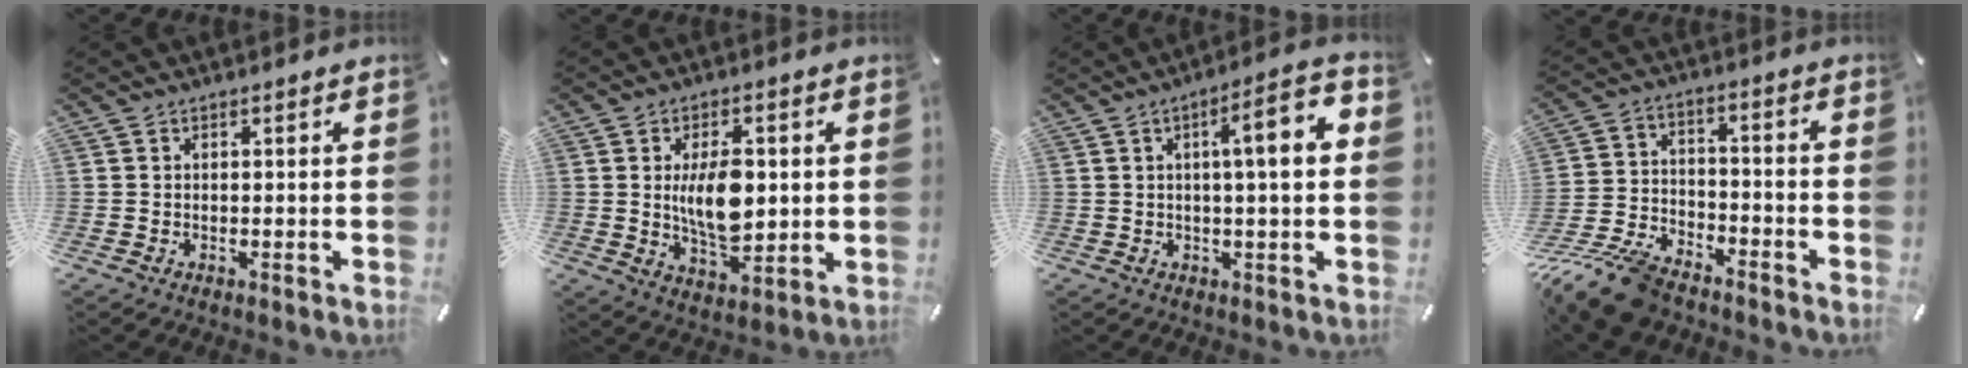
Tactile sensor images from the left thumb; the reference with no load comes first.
{"total": 11.1, "force": [1.2, 6.1, 9.2], "torque": [-0.160, -0.003, 0.016]}
{"total": 10.6, "force": [2.0, 2.1, 10.2], "torque": [-0.149, -0.005, 0.021]}
{"total": 14.5, "force": [-11.4, 5.4, 7.1], "torque": [-0.139, 0.053, -0.213]}